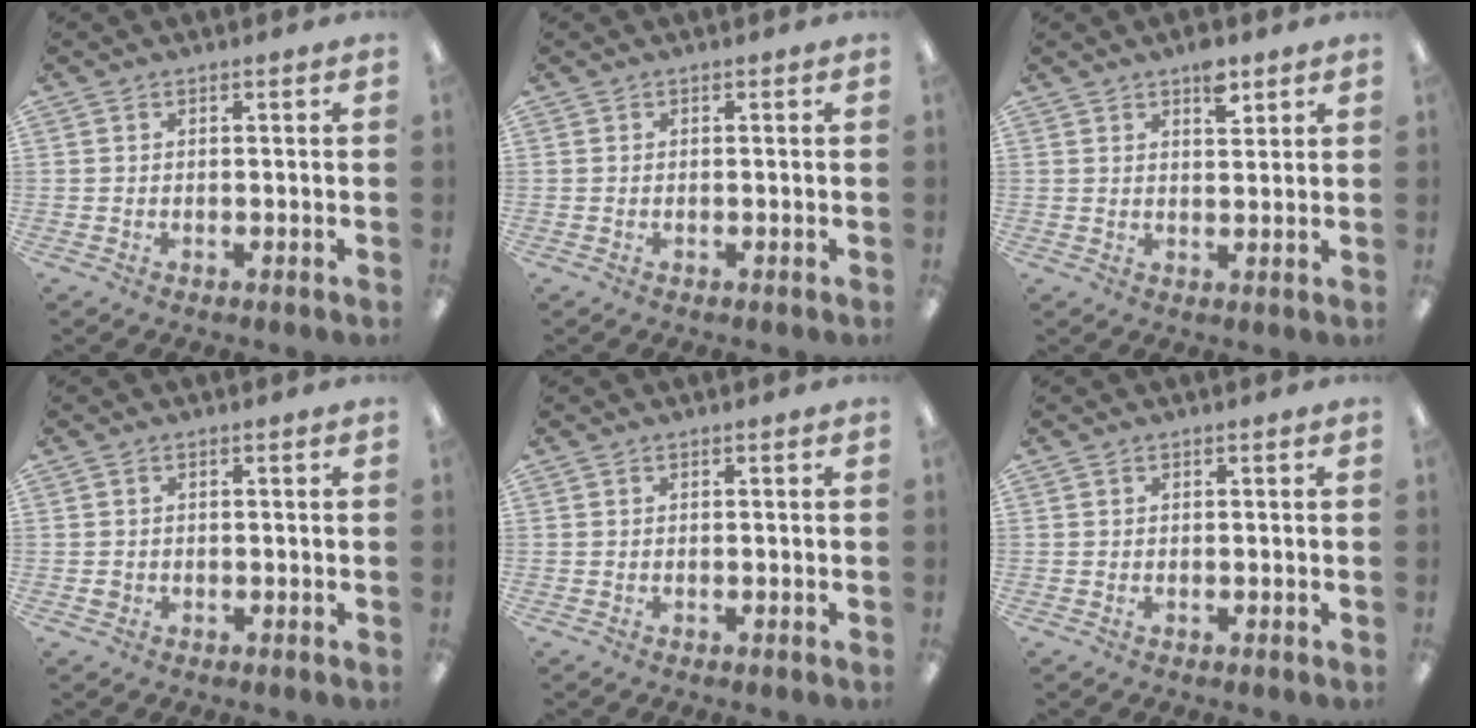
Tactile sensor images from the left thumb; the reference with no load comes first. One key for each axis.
{"total": 0.0}
{"total": 5.2, "fx": 3.6, "fy": 2.2, "fz": 3.0, "tx": -0.035, "ty": -0.018, "tz": 0.058}
{"total": 1.2, "fx": 0.2, "fy": 1.0, "fz": 0.7, "tx": -0.015, "ty": 0.003, "tz": 0.002}
{"total": 0.0}
{"total": 0.8, "fx": 0.0, "fy": 0.2, "fz": 0.8, "tx": -0.014, "ty": -0.001, "tz": 0.001}